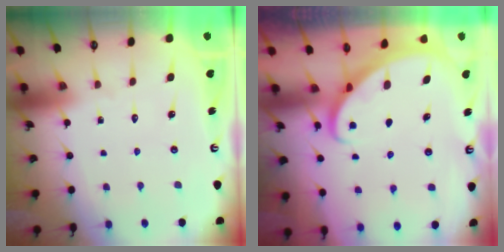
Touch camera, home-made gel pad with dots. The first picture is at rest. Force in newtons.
{"total": 2.5, "press": 2.5, "slide": 0.3}